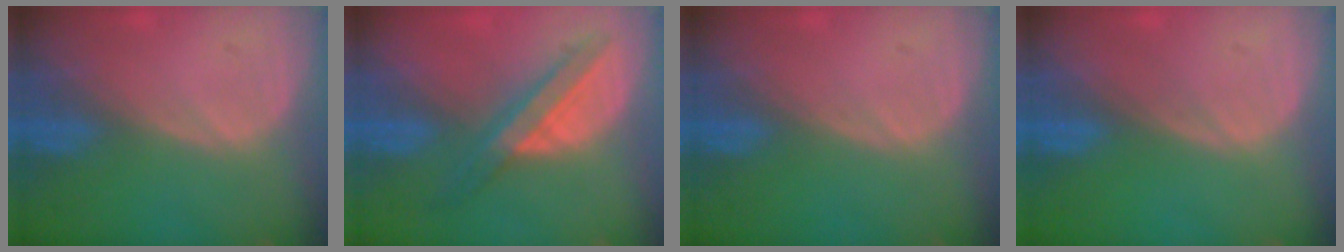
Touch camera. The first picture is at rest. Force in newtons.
{"total": 5.8, "press": 5.7, "slide": 0.9}
{"total": 0.0}
{"total": 0.0}